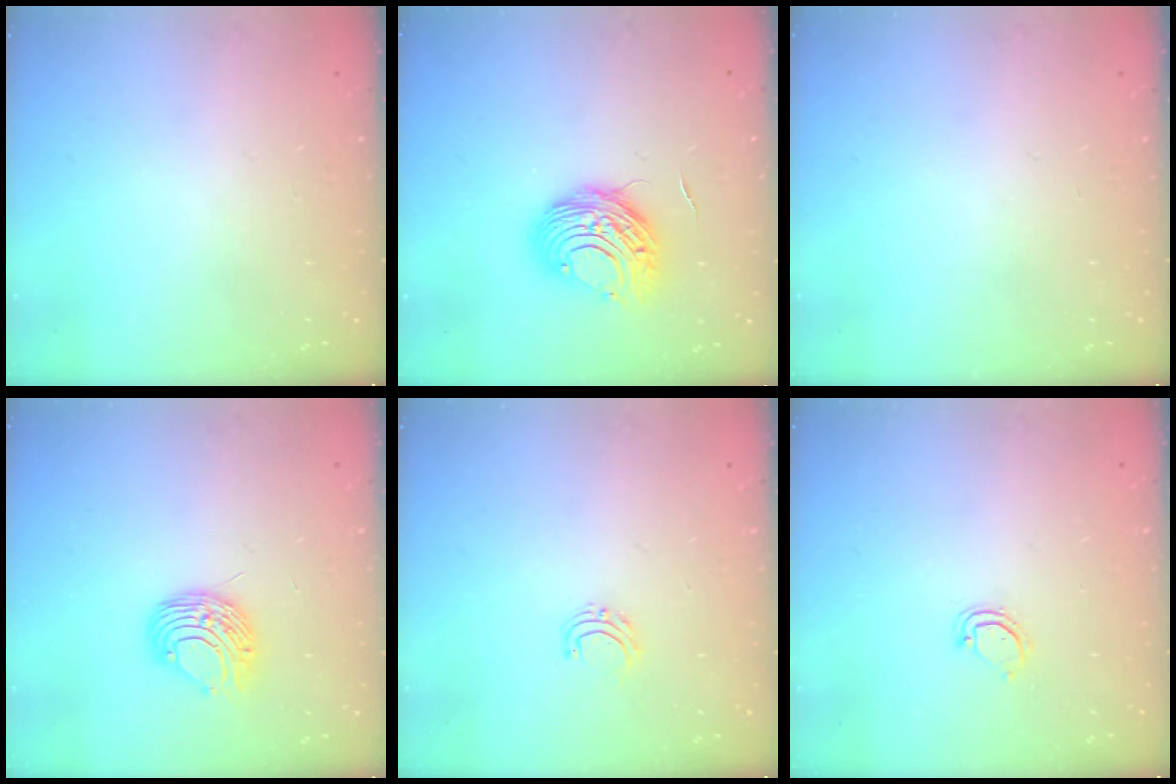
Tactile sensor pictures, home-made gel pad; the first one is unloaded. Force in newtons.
{"total": 9.5, "press": 9.5, "slide": 0.7}
{"total": 0.0}
{"total": 8.9, "press": 8.9, "slide": 0.7}
{"total": 4.7, "press": 4.7, "slide": 0.3}
{"total": 3.9, "press": 3.9, "slide": 0.3}